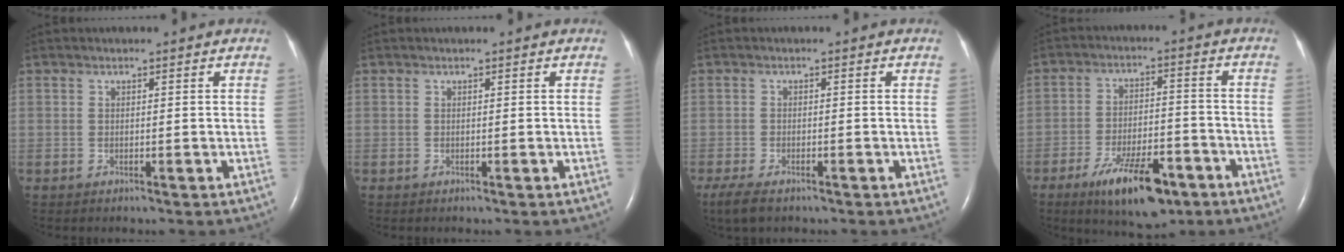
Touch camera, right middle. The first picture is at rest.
{"total": 0.0}
{"total": 4.5, "force": [-3.2, 1.6, 2.7], "torque": [-0.056, -0.012, -0.050]}
{"total": 12.0, "force": [-7.3, 4.1, 8.7], "torque": [-0.148, -0.006, -0.113]}